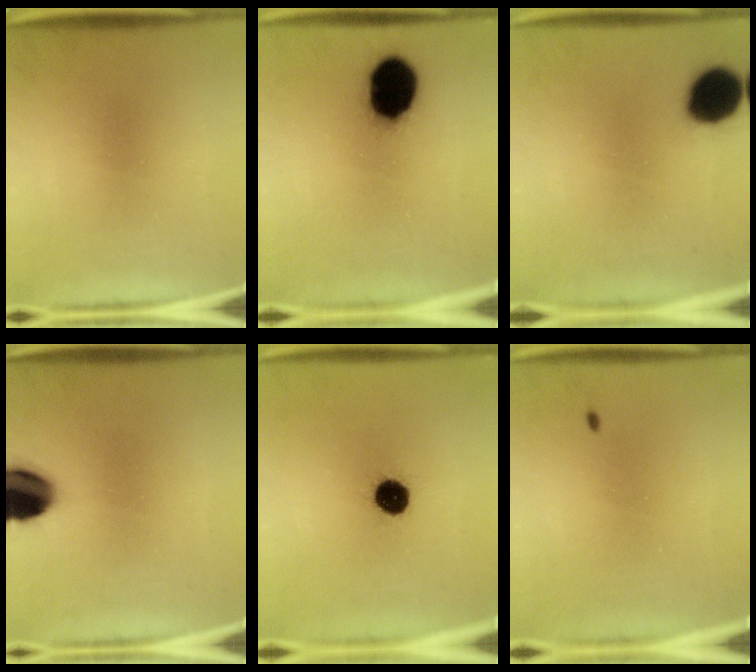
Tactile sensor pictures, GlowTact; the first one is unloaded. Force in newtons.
{"total": 15.3}
{"total": 12.7}
{"total": 14.1}
{"total": 8.6}
{"total": 0.7}